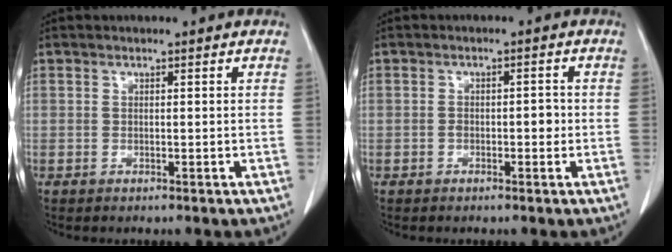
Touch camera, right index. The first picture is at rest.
{"total": 3.3, "force": [-0.7, 1.4, 2.8], "torque": [-0.043, 0.011, -0.008]}